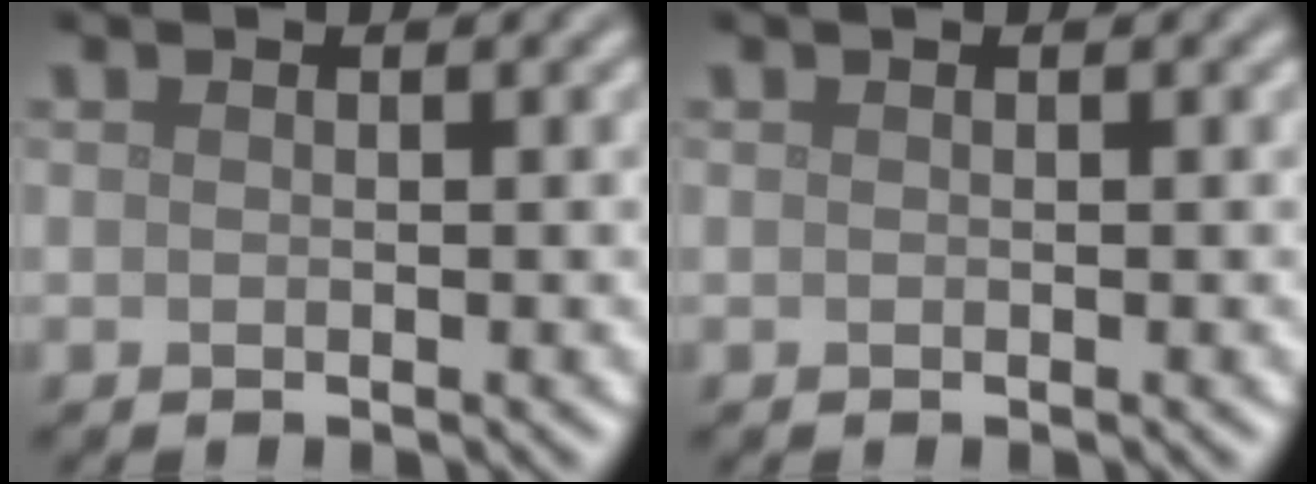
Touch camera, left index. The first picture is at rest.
{"total": 0.0}